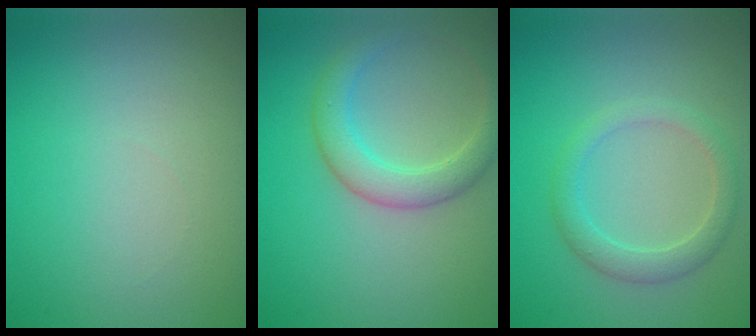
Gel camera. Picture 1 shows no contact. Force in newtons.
{"total": 3.5, "press": 3.4, "slide": 0.3}
{"total": 2.4, "press": 2.4, "slide": 0.1}